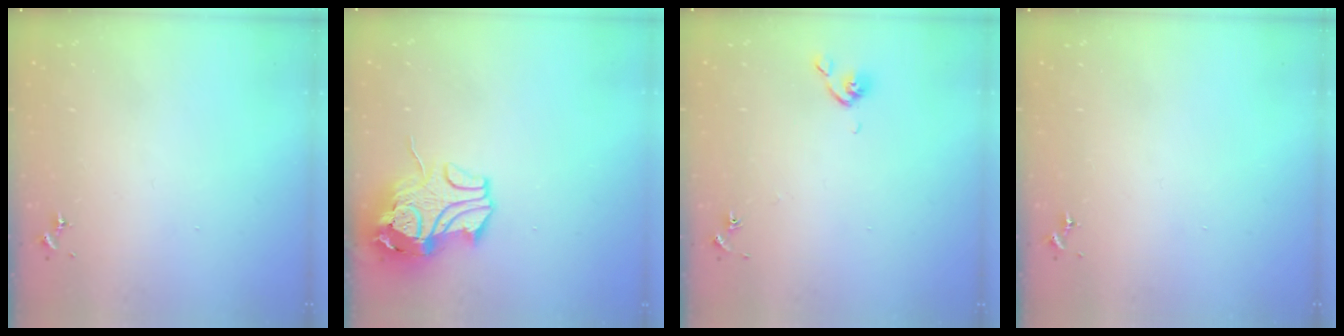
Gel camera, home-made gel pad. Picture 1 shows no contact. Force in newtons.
{"total": 13.3, "press": 13.1, "slide": 2.0}
{"total": 5.9, "press": 5.8, "slide": 0.8}
{"total": 0.0}